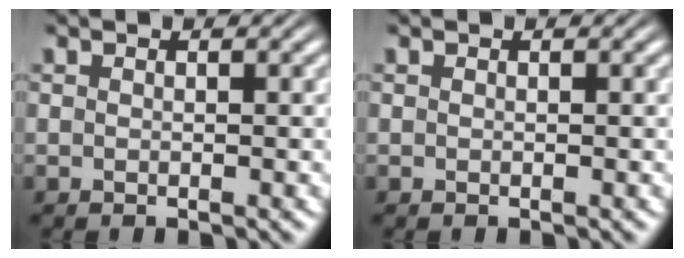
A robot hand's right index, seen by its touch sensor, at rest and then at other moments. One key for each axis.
{"total": 0.0}